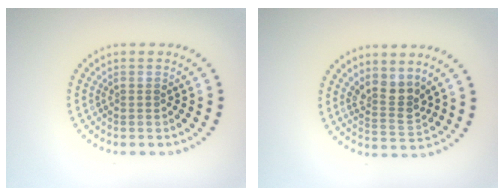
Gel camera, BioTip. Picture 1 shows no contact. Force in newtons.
{"total": 2.7, "press": 2.2, "slide": 1.7}